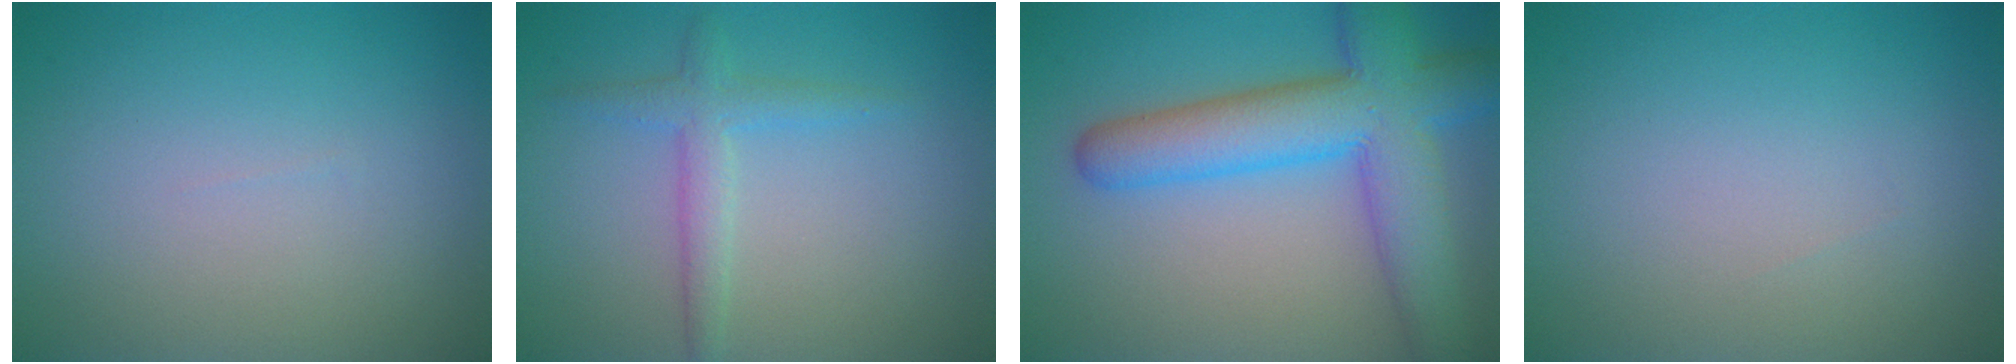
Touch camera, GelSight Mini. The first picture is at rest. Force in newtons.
{"total": 2.4, "press": 2.4, "slide": 0.2}
{"total": 9.1, "press": 9.1, "slide": 0.3}
{"total": 0.0}